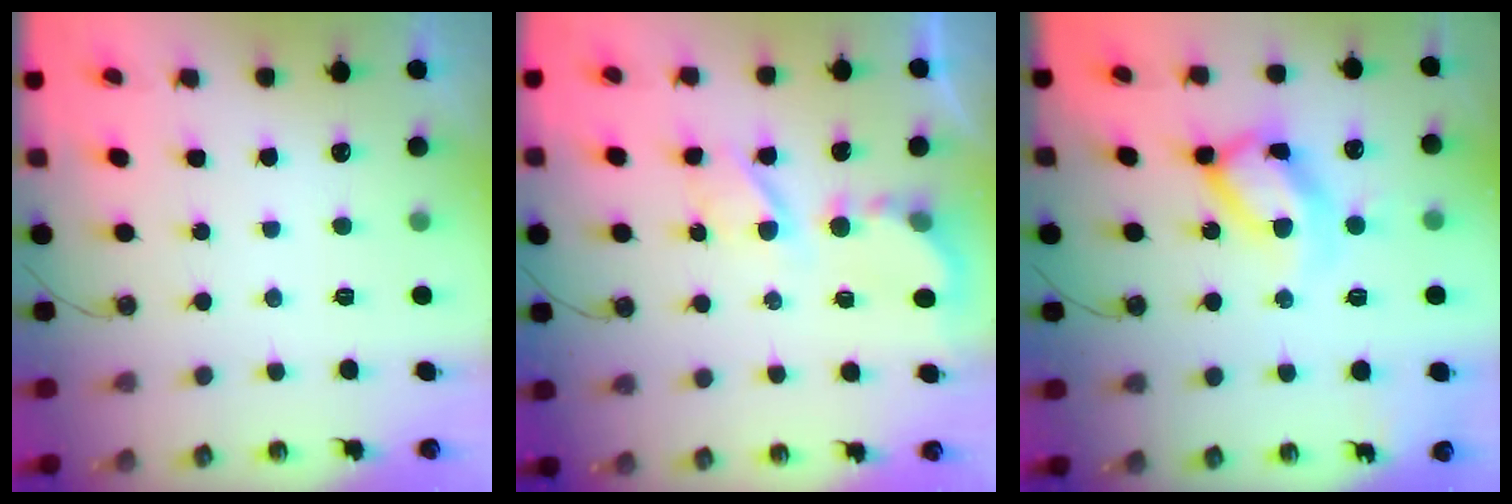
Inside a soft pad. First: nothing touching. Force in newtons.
{"total": 6.7, "press": 6.7, "slide": 0.6}
{"total": 15.7, "press": 15.6, "slide": 1.5}